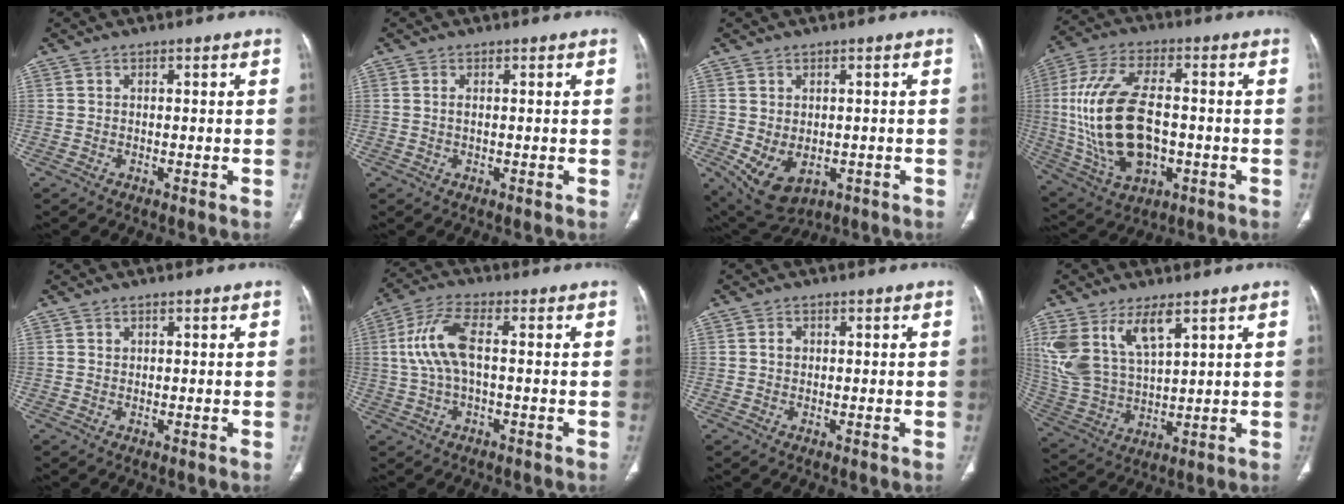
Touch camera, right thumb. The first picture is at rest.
{"total": 0.8, "force": [0.1, 0.3, 0.8], "torque": [-0.018, -0.001, 0.003]}
{"total": 6.5, "force": [-1.4, 4.3, 4.6], "torque": [-0.072, -0.004, -0.002]}
{"total": 20.7, "force": [-1.1, 11.3, 17.3], "torque": [-0.353, 0.006, -0.006]}
{"total": 0.6, "force": [0.3, 0.5, 0.2], "torque": [0.001, -0.001, 0.007]}
{"total": 9.2, "force": [0.7, 3.7, 8.4], "torque": [-0.200, 0.023, 0.013]}
{"total": 1.4, "force": [0.2, 1.1, 0.7], "torque": [-0.010, 0.004, 0.004]}
{"total": 13.6, "force": [7.2, 6.3, 9.6], "torque": [-0.196, -0.022, 0.159]}